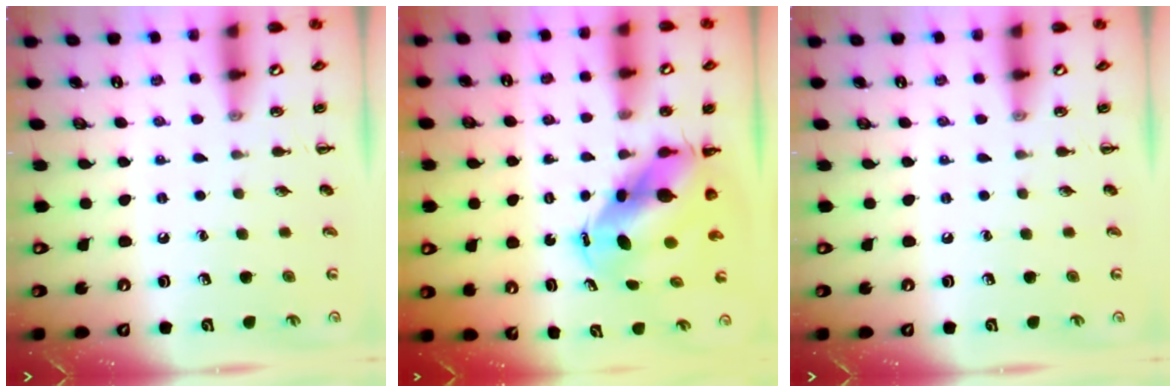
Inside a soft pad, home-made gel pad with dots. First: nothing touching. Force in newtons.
{"total": 8.0, "press": 7.7, "slide": 2.1}
{"total": 0.0}